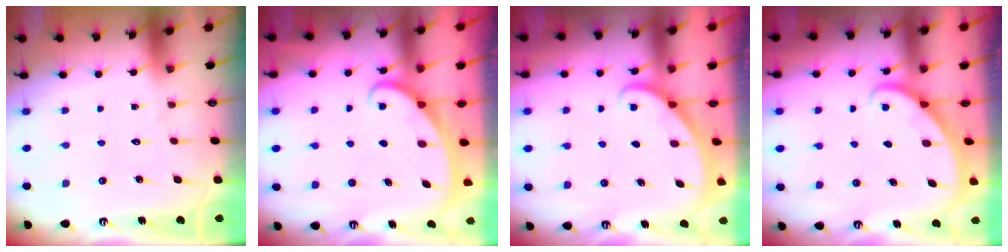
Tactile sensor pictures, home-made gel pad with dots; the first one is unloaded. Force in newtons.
{"total": 2.2, "press": 2.2, "slide": 0.1}
{"total": 1.6, "press": 1.6, "slide": 0.0}
{"total": 1.9, "press": 1.9, "slide": 0.1}